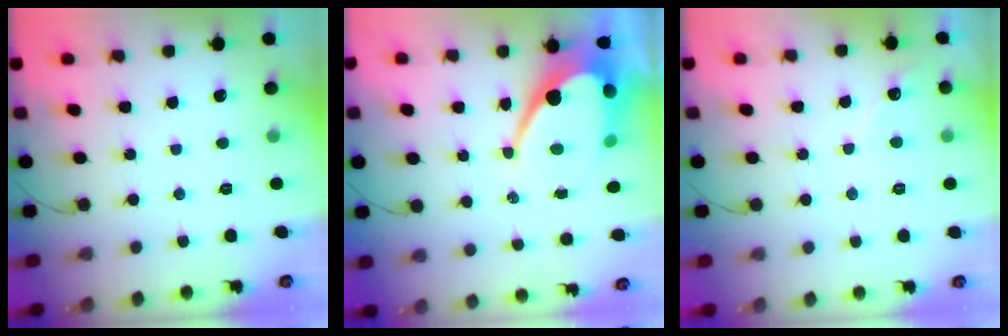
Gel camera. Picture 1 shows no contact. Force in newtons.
{"total": 13.5, "press": 13.4, "slide": 0.9}
{"total": 3.6, "press": 3.6, "slide": 0.2}